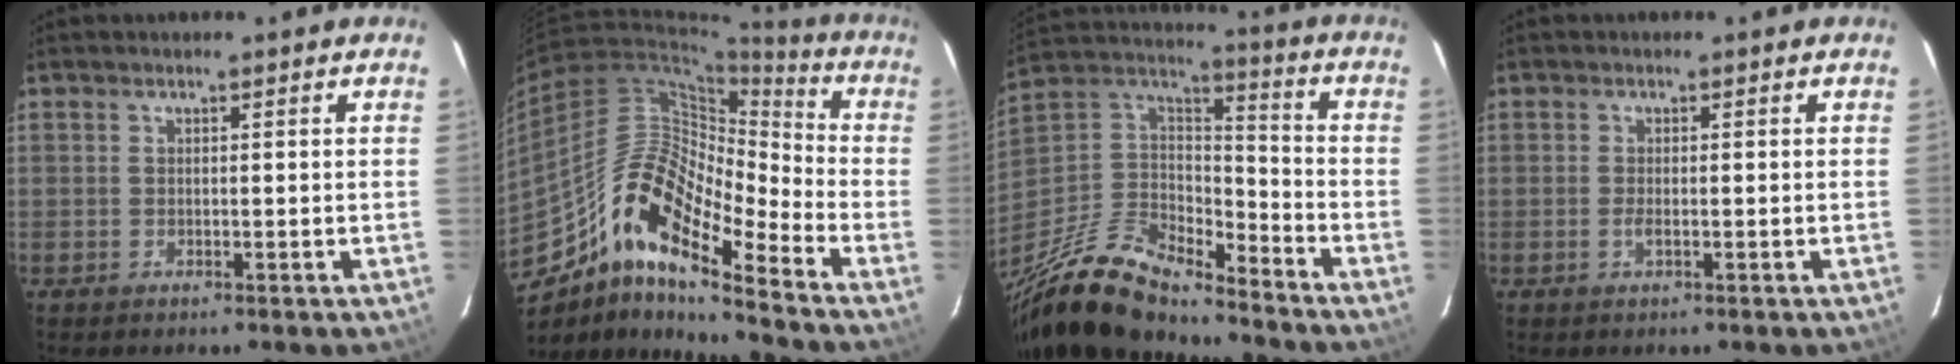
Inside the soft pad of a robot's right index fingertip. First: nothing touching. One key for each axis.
{"total": 16.4, "fx": -11.1, "fy": 4.1, "fz": 11.3, "tx": -0.186, "ty": 0.009, "tz": -0.221}
{"total": 21.9, "fx": -17.7, "fy": 6.8, "fz": 11.0, "tx": -0.241, "ty": -0.018, "tz": -0.324}
{"total": 0.9, "fx": -0.3, "fy": 0.1, "fz": 0.8, "tx": -0.018, "ty": -0.001, "tz": -0.007}